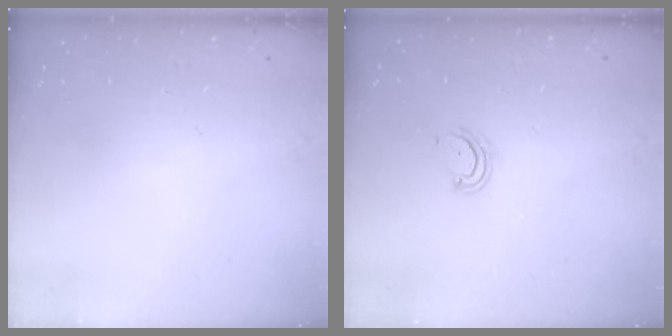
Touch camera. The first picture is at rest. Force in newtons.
{"total": 4.1, "press": 4.1, "slide": 0.3}